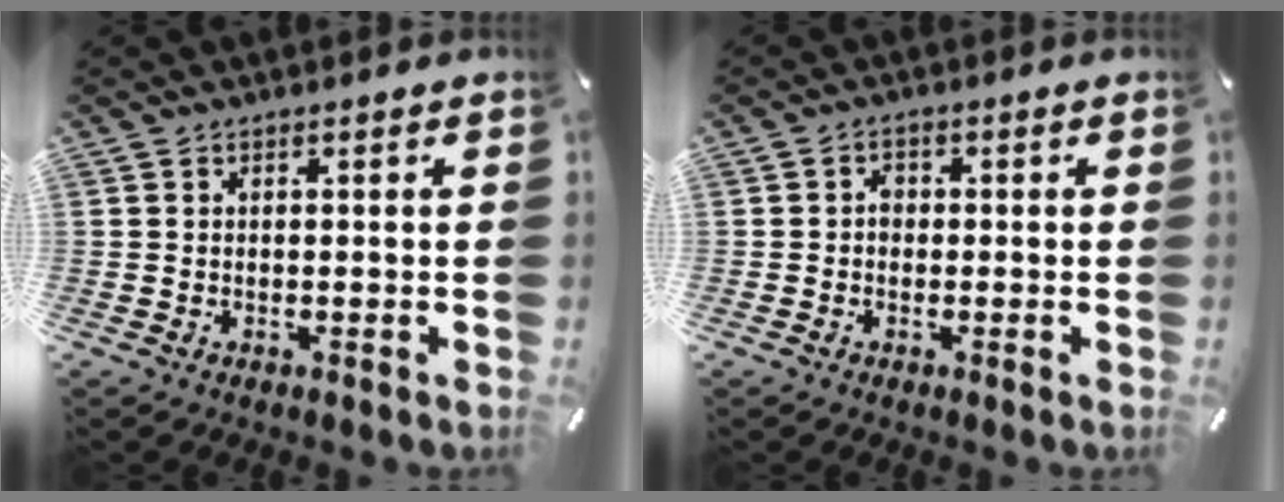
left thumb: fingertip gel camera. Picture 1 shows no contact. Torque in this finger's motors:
{"motor_torque": [0.10, 0.65, 0.05, -0.03, 0.01]}